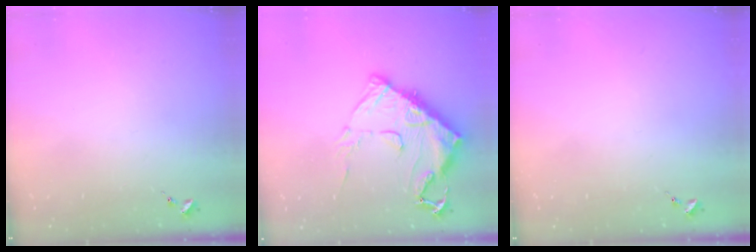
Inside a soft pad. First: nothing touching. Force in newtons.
{"total": 15.5, "press": 15.5, "slide": 1.4}
{"total": 0.0}